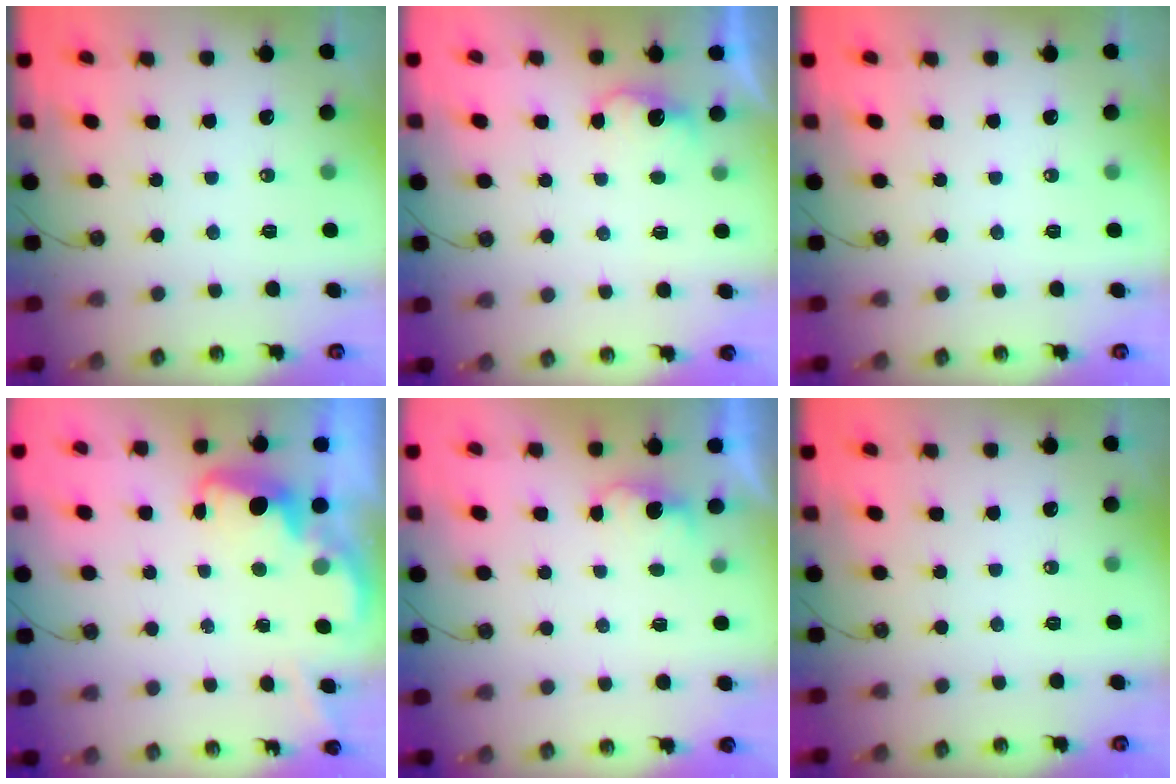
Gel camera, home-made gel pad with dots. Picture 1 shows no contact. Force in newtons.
{"total": 4.0, "press": 3.8, "slide": 1.0}
{"total": 0.0}
{"total": 2.7, "press": 2.6, "slide": 0.8}
{"total": 2.2, "press": 2.0, "slide": 0.9}
{"total": 0.0}